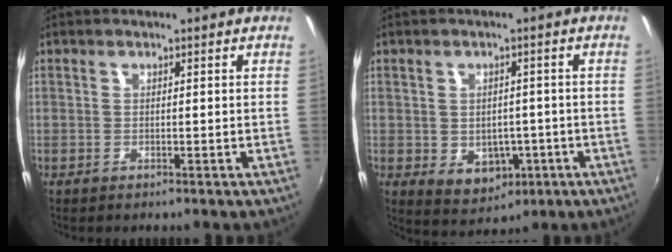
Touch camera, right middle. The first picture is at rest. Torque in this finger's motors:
{"motor_torque": [0.51, -0.72, -0.03, 0.00]}